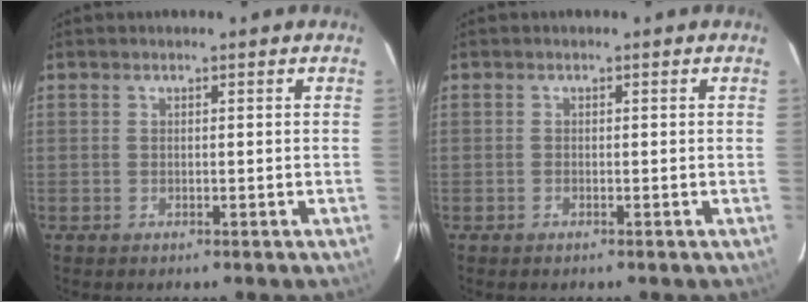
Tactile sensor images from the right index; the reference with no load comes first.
{"total": 0.0}